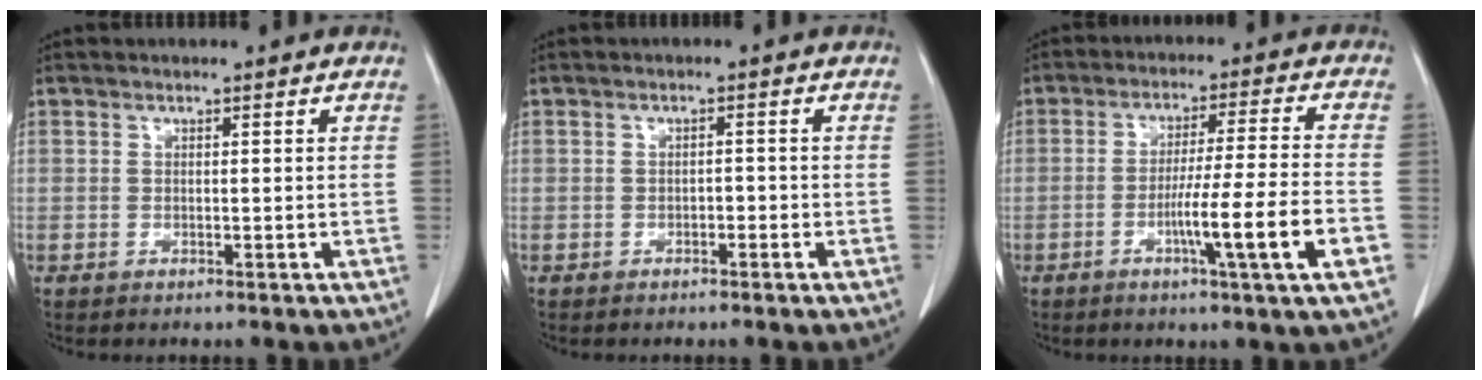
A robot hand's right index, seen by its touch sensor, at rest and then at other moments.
{"total": 1.0, "force": [-0.5, 0.5, 0.7], "torque": [-0.010, 0.002, -0.009]}
{"total": 11.4, "force": [-4.1, -1.3, 10.6], "torque": [-0.178, -0.012, -0.069]}